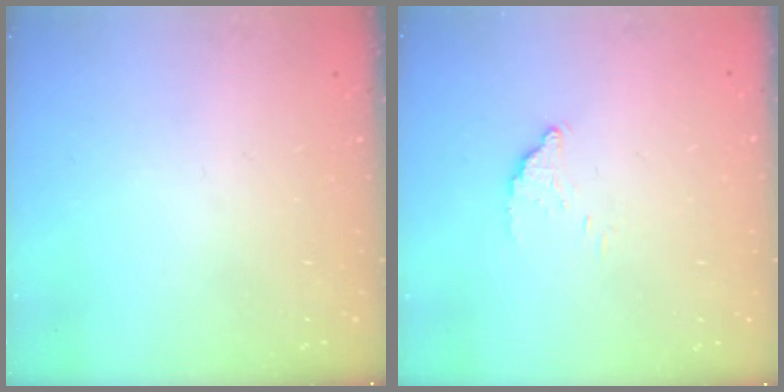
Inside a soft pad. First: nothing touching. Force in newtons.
{"total": 3.4, "press": 3.4, "slide": 0.1}